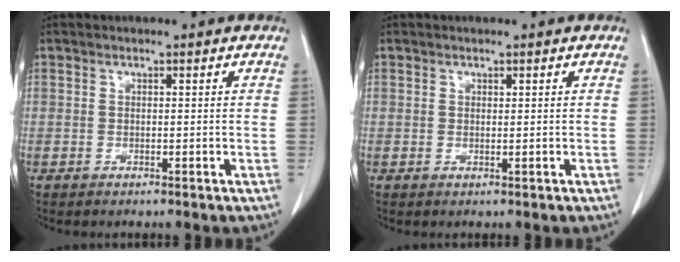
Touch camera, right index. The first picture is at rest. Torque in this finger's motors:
{"motor_torque": [0.10, -0.06, 0.01, 0.01]}